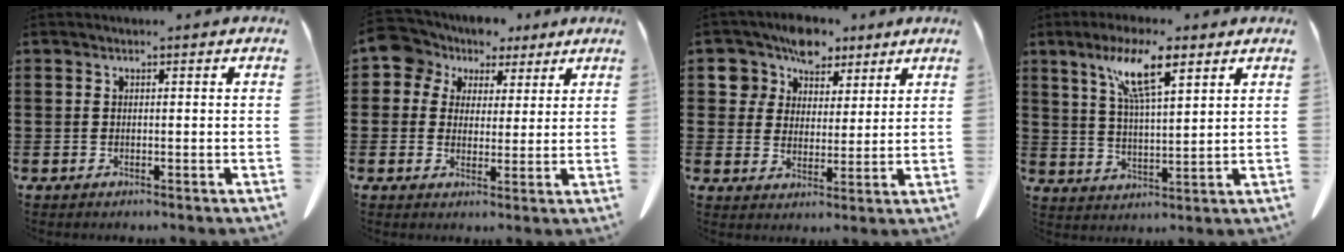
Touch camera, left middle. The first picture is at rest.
{"total": 6.3, "force": [3.9, 4.9, 0.9], "torque": [-0.058, -0.010, 0.073]}
{"total": 7.2, "force": [5.2, 4.8, 1.3], "torque": [-0.054, -0.008, 0.095]}
{"total": 9.6, "force": [5.9, 2.0, 7.3], "torque": [-0.156, 0.000, 0.102]}